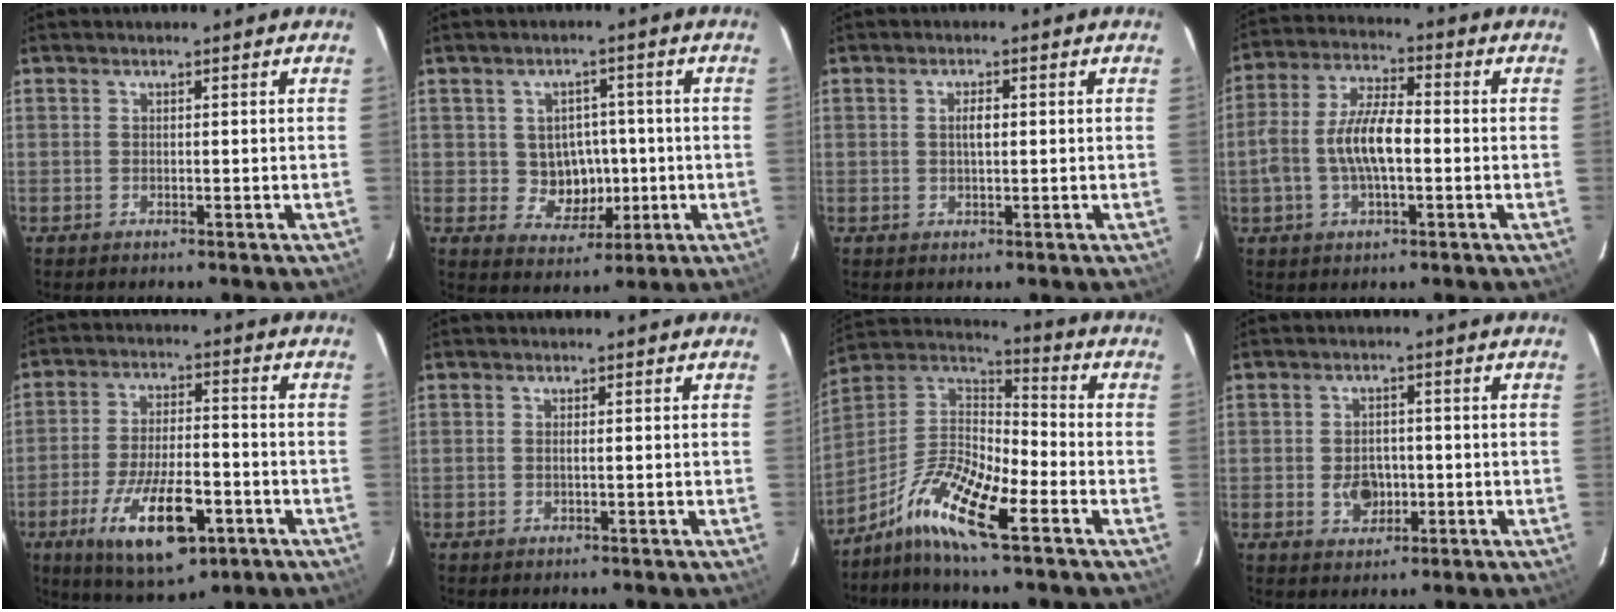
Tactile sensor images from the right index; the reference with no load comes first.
{"total": 6.1, "force": [-0.2, 5.6, 2.4], "torque": [-0.048, 0.011, 0.011]}
{"total": 2.2, "force": [0.2, 0.9, 2.0], "torque": [-0.037, 0.002, 0.003]}
{"total": 10.3, "force": [-1.7, 4.1, 9.3], "torque": [-0.190, 0.010, -0.031]}
{"total": 15.9, "force": [-7.3, 5.9, 12.9], "torque": [-0.252, -0.023, -0.115]}
{"total": 0.6, "force": [-0.1, 0.0, 0.6], "torque": [-0.010, 0.001, -0.004]}
{"total": 13.3, "force": [-8.0, 2.9, 10.2], "torque": [-0.215, -0.001, -0.165]}
{"total": 4.8, "force": [-1.1, 3.8, 2.8], "torque": [-0.051, 0.001, -0.011]}